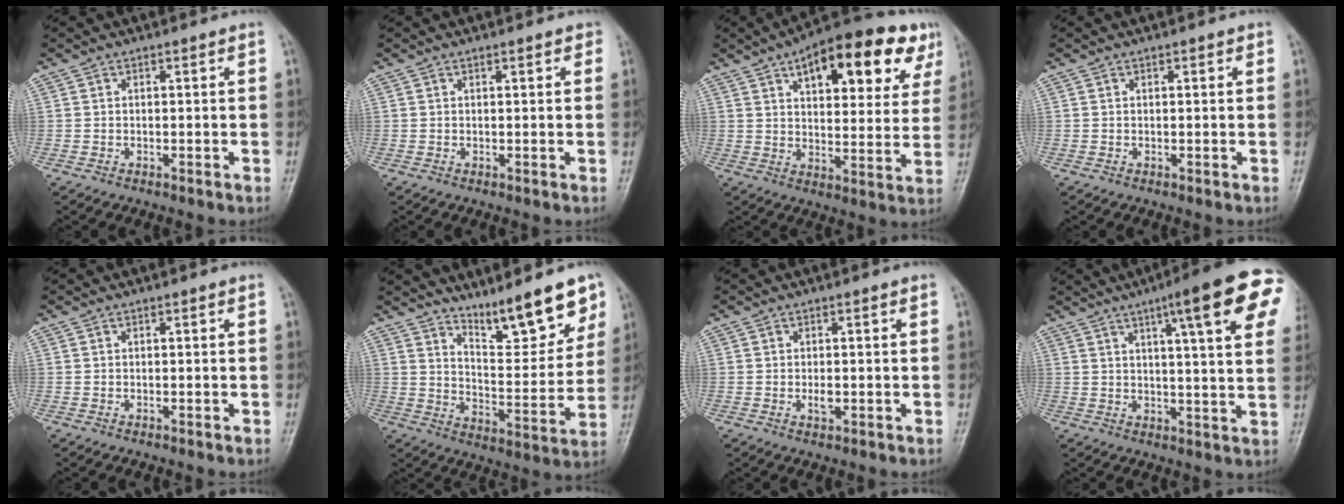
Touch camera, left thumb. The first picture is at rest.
{"total": 1.0, "force": [0.6, 0.4, 0.6], "torque": [-0.006, -0.001, 0.005]}
{"total": 21.0, "force": [10.2, 9.0, 16.0], "torque": [-0.187, -0.010, 0.143]}
{"total": 0.5, "force": [0.3, 0.3, 0.4], "torque": [-0.004, 0.000, 0.003]}
{"total": 0.0}
{"total": 13.6, "force": [10.0, 3.7, 8.5], "torque": [-0.093, -0.071, 0.165]}
{"total": 1.6, "force": [-0.2, 0.8, 1.4], "torque": [-0.023, -0.003, -0.002]}
{"total": 17.6, "force": [8.1, 2.7, 15.4], "torque": [-0.193, -0.012, 0.100]}